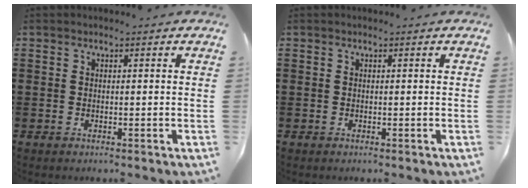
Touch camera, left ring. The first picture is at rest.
{"total": 0.0}